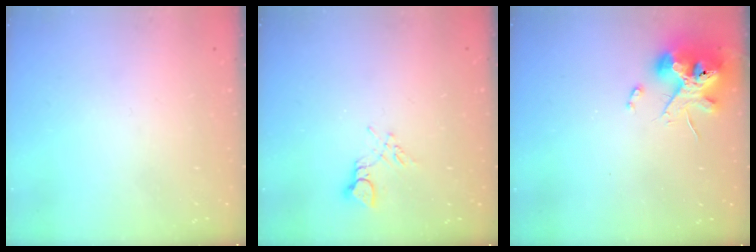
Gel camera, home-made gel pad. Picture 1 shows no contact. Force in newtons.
{"total": 5.2, "press": 5.1, "slide": 0.7}
{"total": 13.3, "press": 13.1, "slide": 2.1}